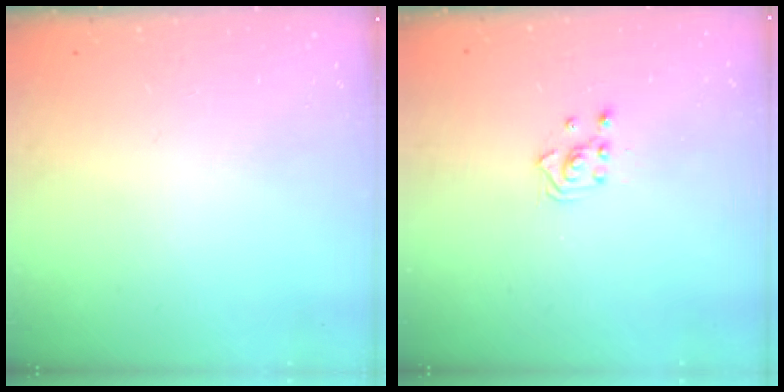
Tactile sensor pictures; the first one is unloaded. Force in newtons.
{"total": 2.5, "press": 2.5, "slide": 0.3}